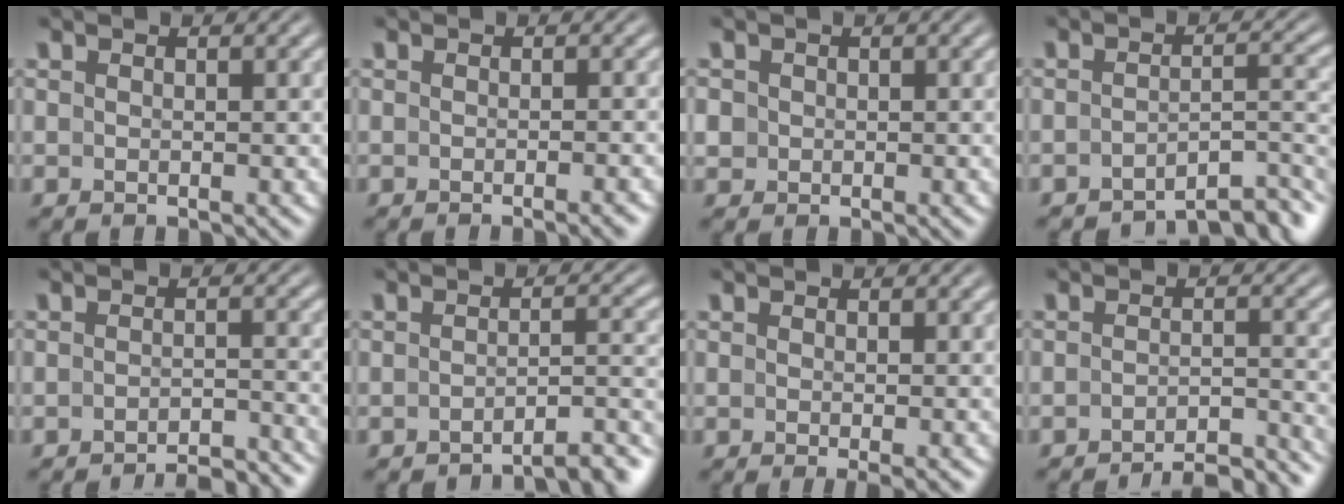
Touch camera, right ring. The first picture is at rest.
{"total": 1.5, "force": [-1.2, -0.3, 0.7], "torque": [-0.007, 0.007, -0.022]}
{"total": 2.3, "force": [-0.3, 2.2, 0.7], "torque": [-0.030, -0.010, -0.002]}
{"total": 6.2, "force": [-5.3, 1.3, 3.0], "torque": [-0.028, -0.008, -0.078]}
{"total": 4.9, "force": [-4.8, 0.4, 0.9], "torque": [-0.007, -0.012, -0.074]}
{"total": 4.6, "force": [-4.2, 0.3, 1.9], "torque": [-0.019, -0.006, -0.066]}
{"total": 2.0, "force": [-1.0, 0.2, 1.7], "torque": [-0.016, -0.009, -0.009]}
{"total": 6.4, "force": [-6.1, 0.7, 1.6], "torque": [-0.010, -0.015, -0.094]}